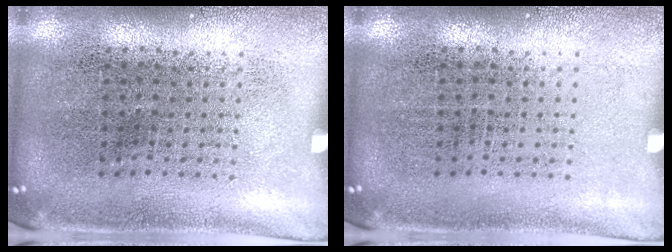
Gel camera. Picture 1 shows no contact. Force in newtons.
{"total": 0.0}